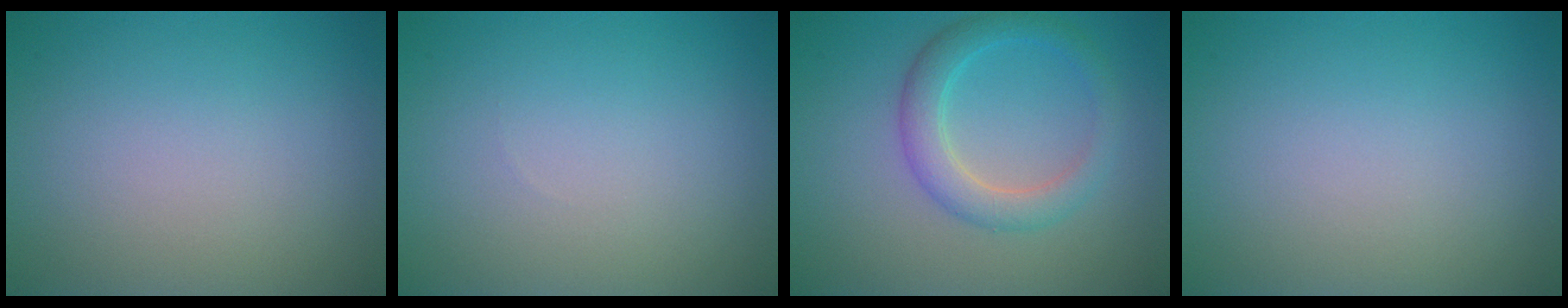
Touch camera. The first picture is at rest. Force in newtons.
{"total": 0.0}
{"total": 3.4, "press": 3.4, "slide": 0.2}
{"total": 0.0}